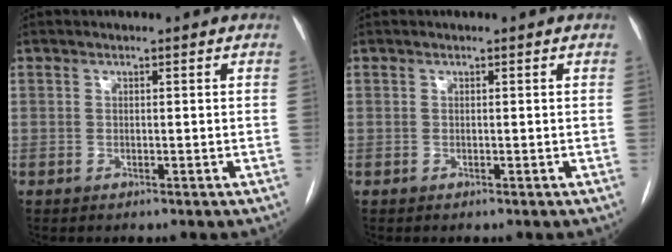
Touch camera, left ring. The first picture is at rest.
{"total": 0.0}